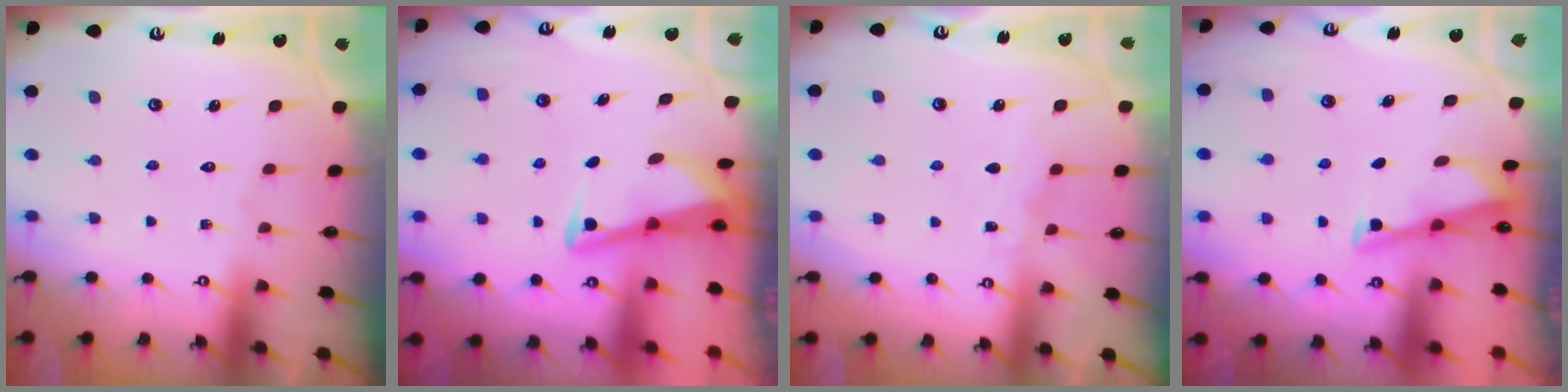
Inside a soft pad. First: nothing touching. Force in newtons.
{"total": 3.0, "press": 3.0, "slide": 0.4}
{"total": 4.3, "press": 4.2, "slide": 0.5}
{"total": 3.5, "press": 3.4, "slide": 0.3}